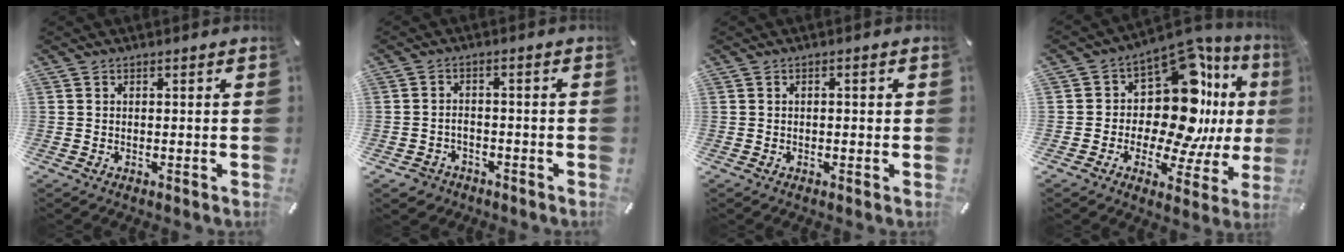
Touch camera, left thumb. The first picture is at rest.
{"total": 3.2, "force": [-2.1, 2.3, 0.7], "torque": [-0.011, 0.012, -0.043]}
{"total": 1.1, "force": [-0.2, 0.6, 0.9], "torque": [-0.016, 0.004, -0.006]}
{"total": 16.6, "force": [4.2, 10.3, 12.3], "torque": [-0.192, -0.065, 0.066]}